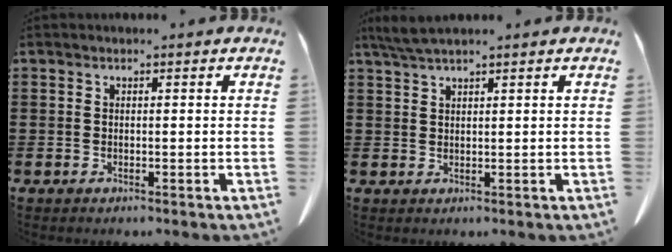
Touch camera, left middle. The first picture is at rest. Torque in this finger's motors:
{"motor_torque": [0.04, 0.02, 0.03, 0.02]}